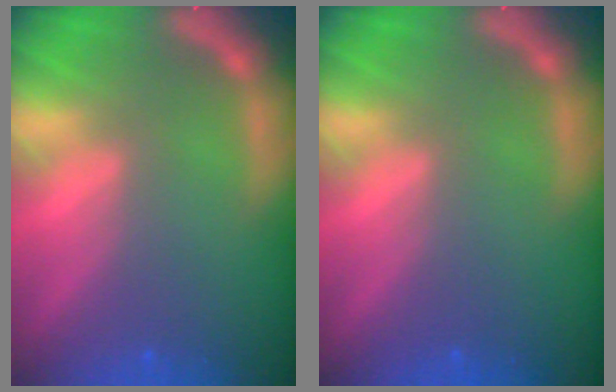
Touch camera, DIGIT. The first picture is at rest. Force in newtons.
{"total": 0.0}